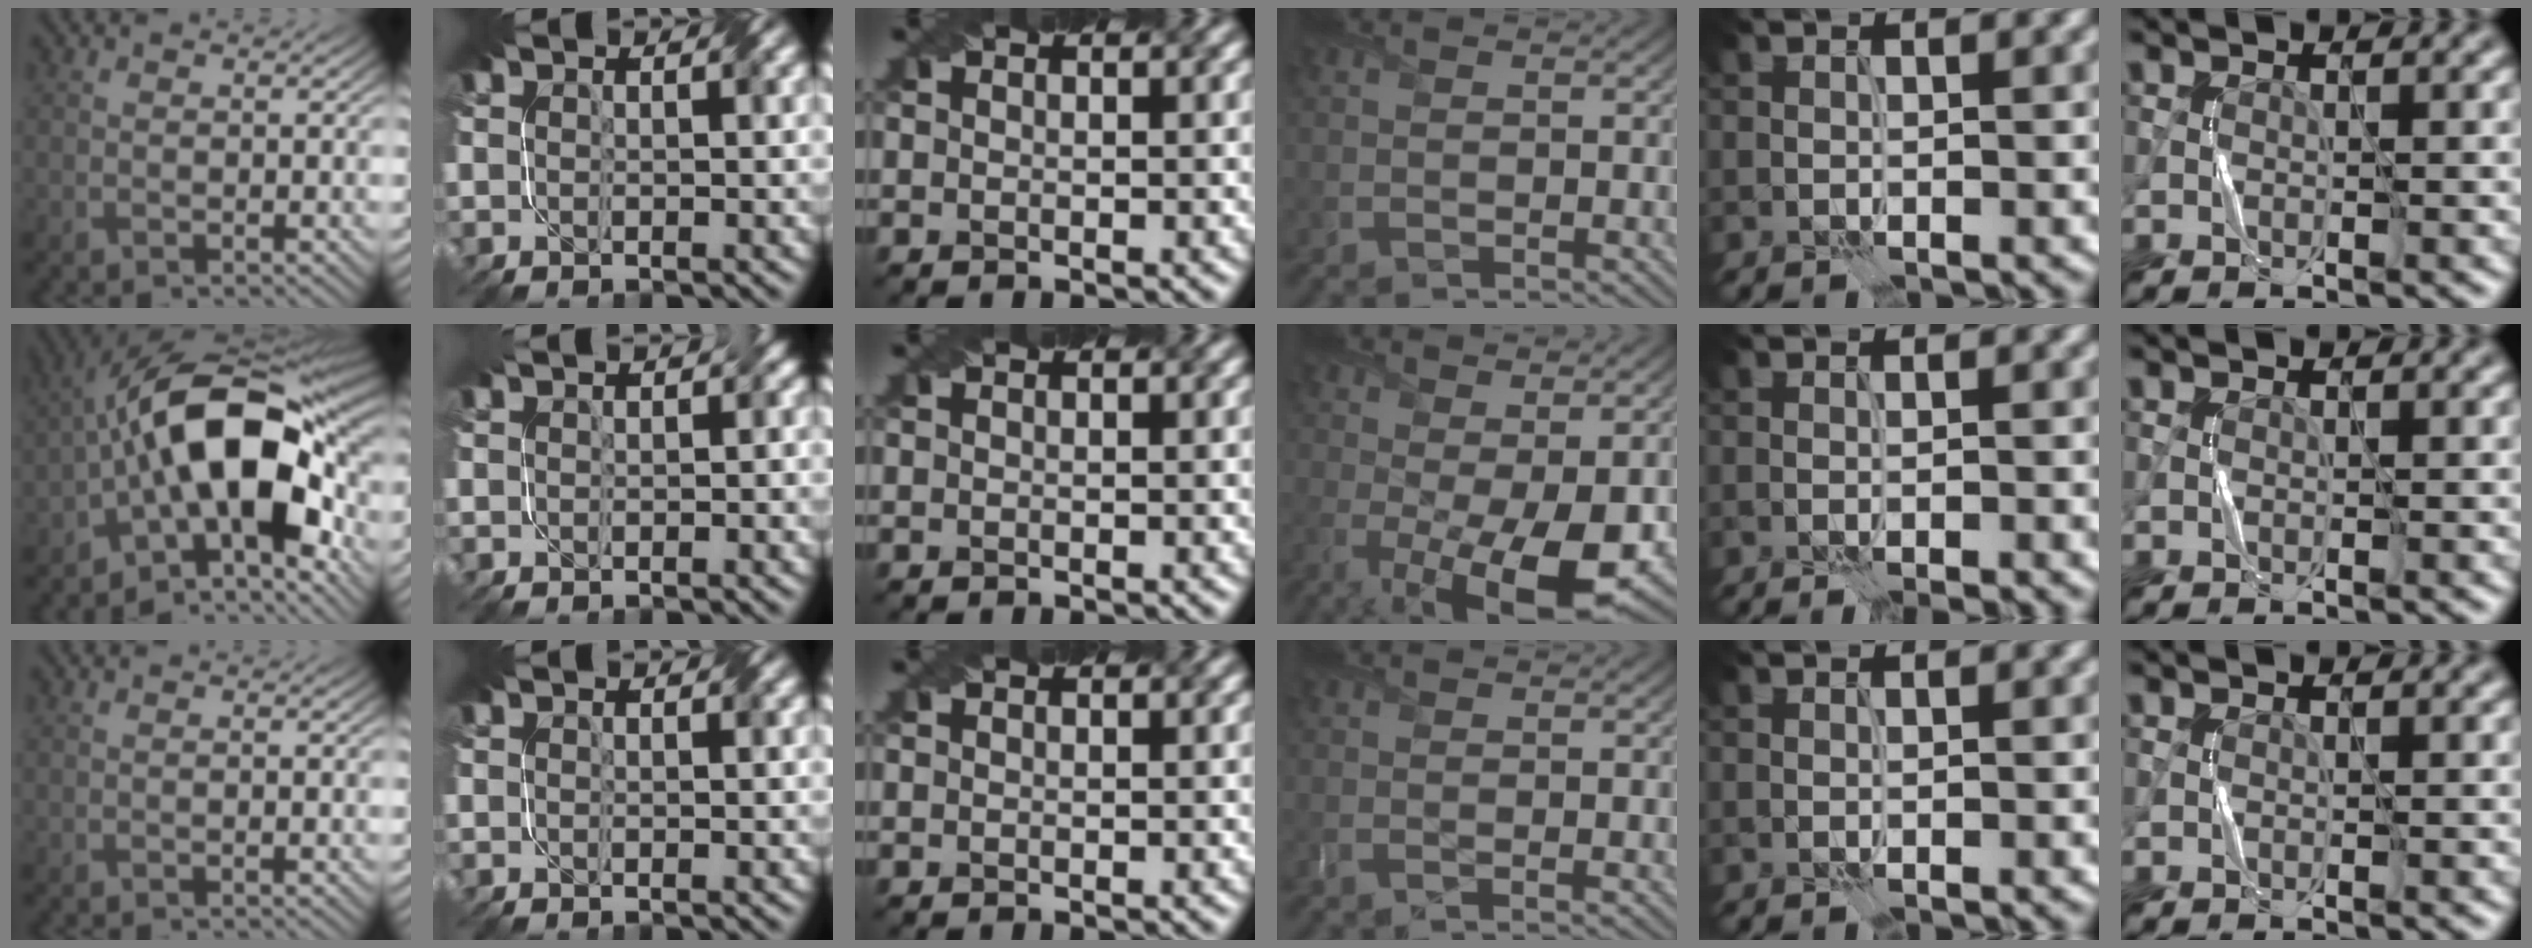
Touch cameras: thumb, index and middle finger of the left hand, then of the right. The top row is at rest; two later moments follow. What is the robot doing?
{"motion": "fold", "object": "napkin"}